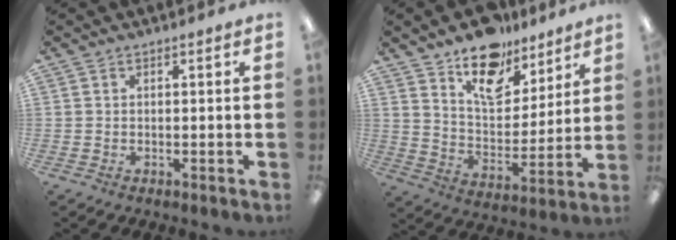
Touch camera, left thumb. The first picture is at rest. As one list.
[{"total": 15.6, "force": [11.4, 8.1, 6.7], "torque": [-0.101, -0.069, 0.204]}]